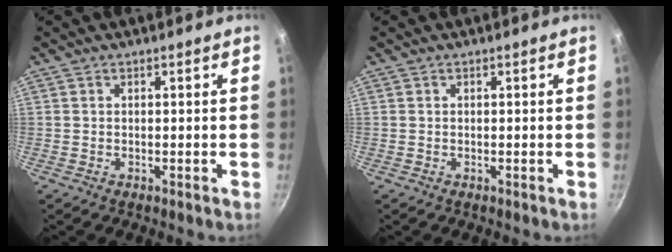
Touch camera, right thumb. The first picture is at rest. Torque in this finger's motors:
{"motor_torque": [0.00, 0.00, 0.06, 0.12, 0.04]}